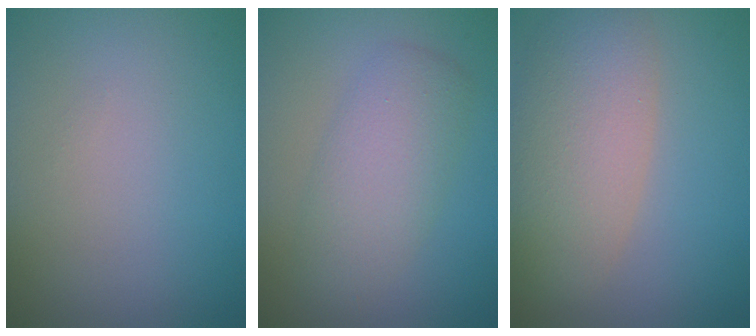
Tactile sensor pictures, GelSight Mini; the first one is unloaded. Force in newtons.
{"total": 4.3, "press": 4.3, "slide": 0.2}
{"total": 7.0, "press": 7.0, "slide": 0.6}